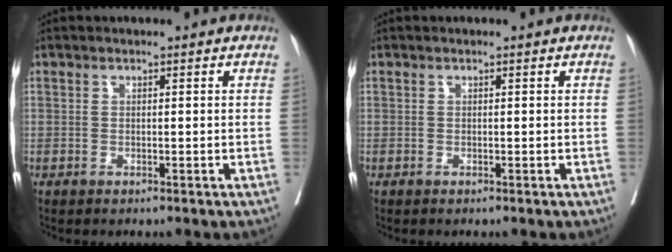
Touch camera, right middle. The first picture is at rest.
{"total": 0.0}